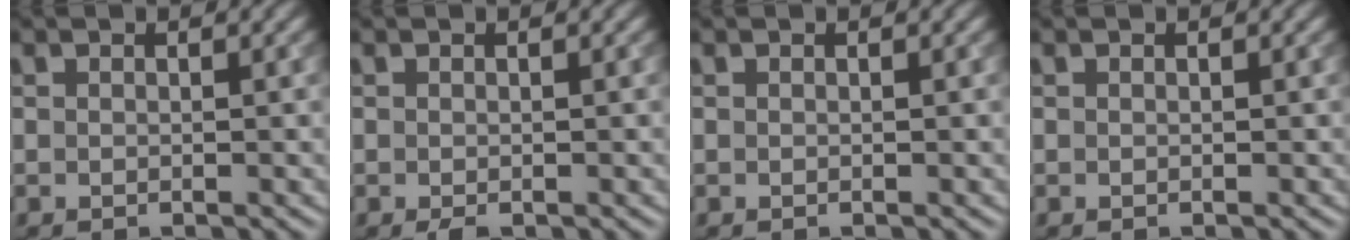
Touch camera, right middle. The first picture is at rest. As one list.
[{"total": 0.9, "force": [-0.6, 0.3, 0.6], "torque": [-0.013, -0.004, -0.007]}, {"total": 0.0}, {"total": 0.0}]